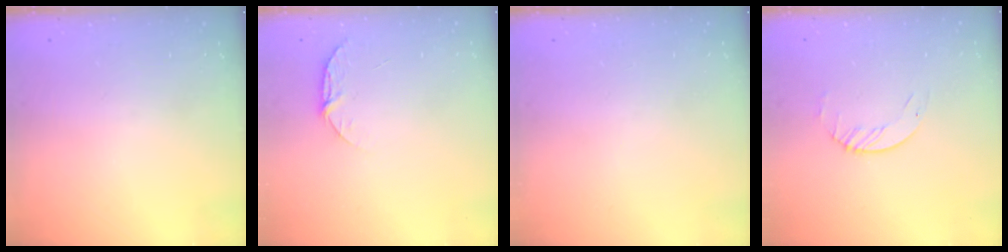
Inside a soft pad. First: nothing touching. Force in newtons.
{"total": 5.6, "press": 5.6, "slide": 0.6}
{"total": 0.0}
{"total": 1.7, "press": 1.7, "slide": 0.2}